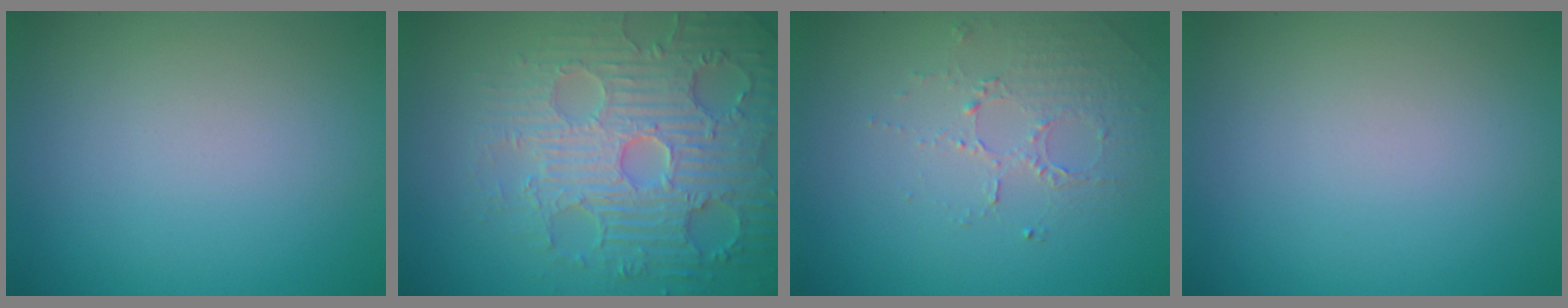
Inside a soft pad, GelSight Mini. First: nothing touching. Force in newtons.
{"total": 7.1, "press": 6.0, "slide": 3.9}
{"total": 1.7, "press": 1.2, "slide": 1.2}
{"total": 0.0}